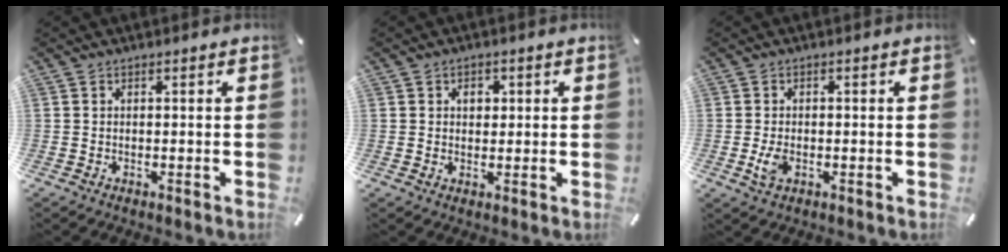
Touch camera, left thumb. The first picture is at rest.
{"total": 3.1, "force": [0.9, 2.5, 1.5], "torque": [-0.010, -0.003, 0.007]}
{"total": 3.6, "force": [-0.9, 2.3, 2.7], "torque": [-0.067, -0.005, -0.018]}